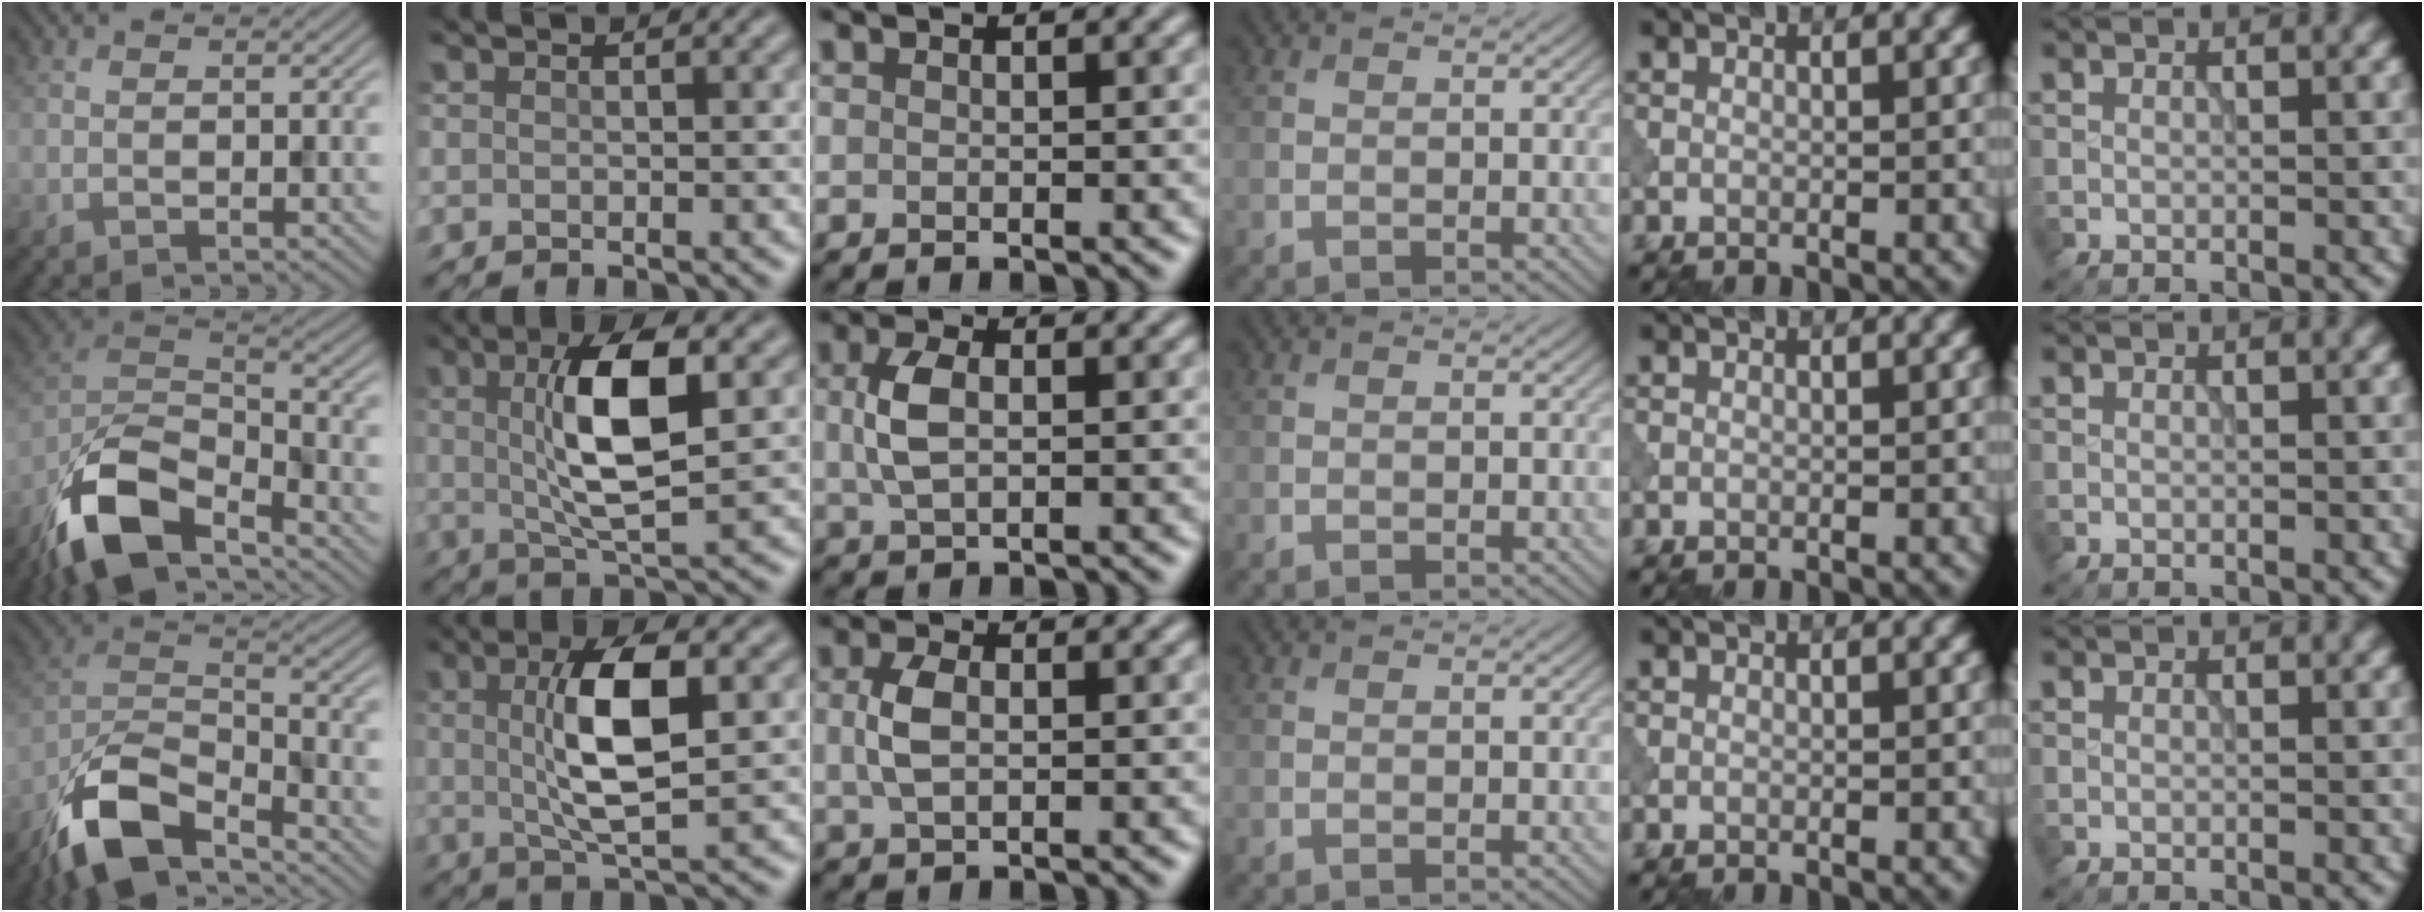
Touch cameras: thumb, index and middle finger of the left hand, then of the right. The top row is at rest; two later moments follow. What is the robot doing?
{"motion": "shake", "object": "bell"}